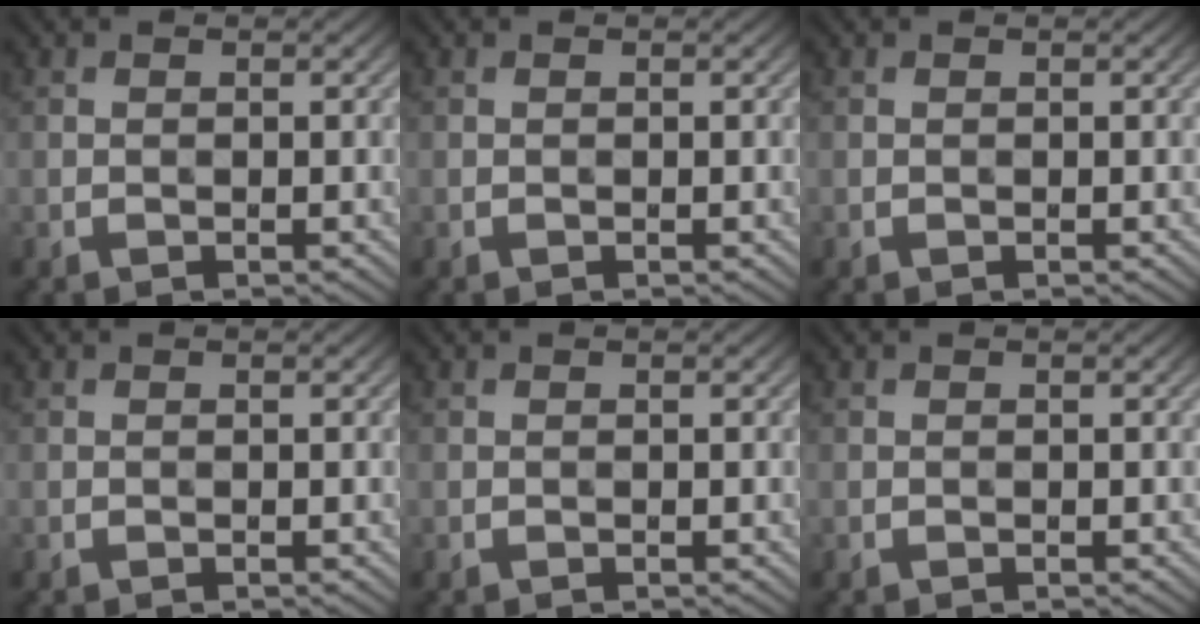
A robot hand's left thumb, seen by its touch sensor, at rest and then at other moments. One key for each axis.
{"total": 0.0}
{"total": 0.0}
{"total": 0.0}
{"total": 0.0}
{"total": 0.0}